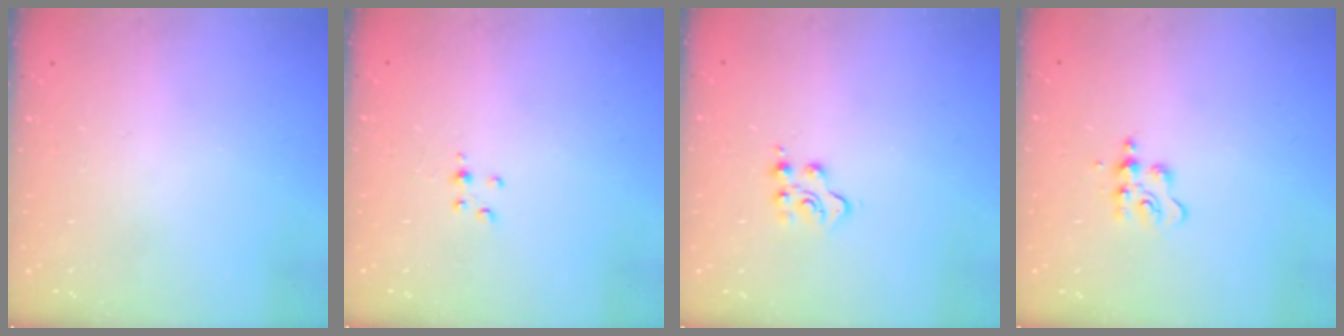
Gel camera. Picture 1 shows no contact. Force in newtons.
{"total": 2.6, "press": 2.6, "slide": 0.3}
{"total": 4.2, "press": 4.2, "slide": 0.4}
{"total": 4.8, "press": 4.7, "slide": 0.8}